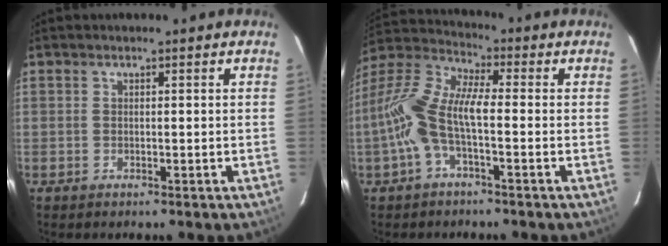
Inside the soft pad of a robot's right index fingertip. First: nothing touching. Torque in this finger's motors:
{"motor_torque": [0.42, -0.16, 0.50, 0.21]}